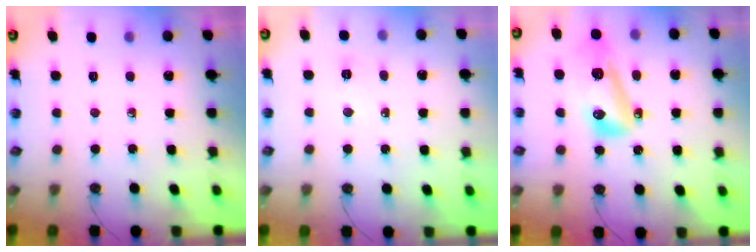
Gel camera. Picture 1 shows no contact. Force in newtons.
{"total": 4.3, "press": 4.2, "slide": 0.9}
{"total": 13.2, "press": 13.1, "slide": 1.6}